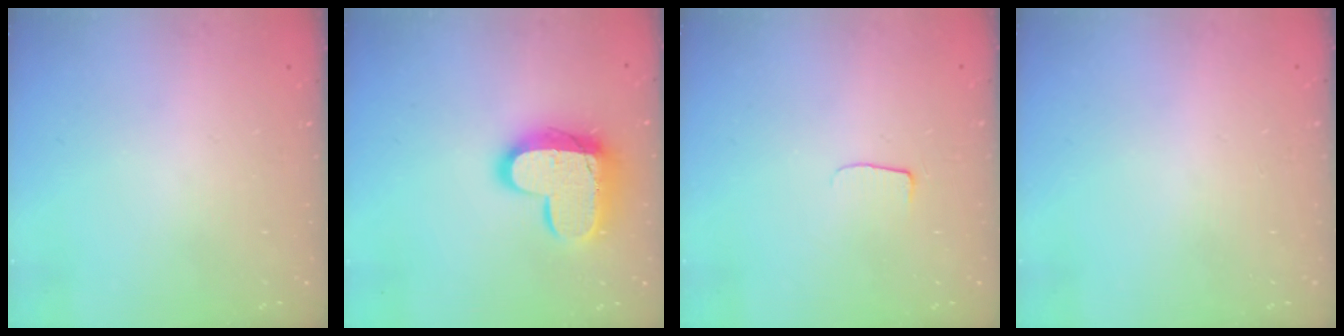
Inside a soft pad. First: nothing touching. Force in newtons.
{"total": 16.7, "press": 16.6, "slide": 1.3}
{"total": 5.1, "press": 5.0, "slide": 0.6}
{"total": 0.5, "press": 0.5, "slide": 0.1}